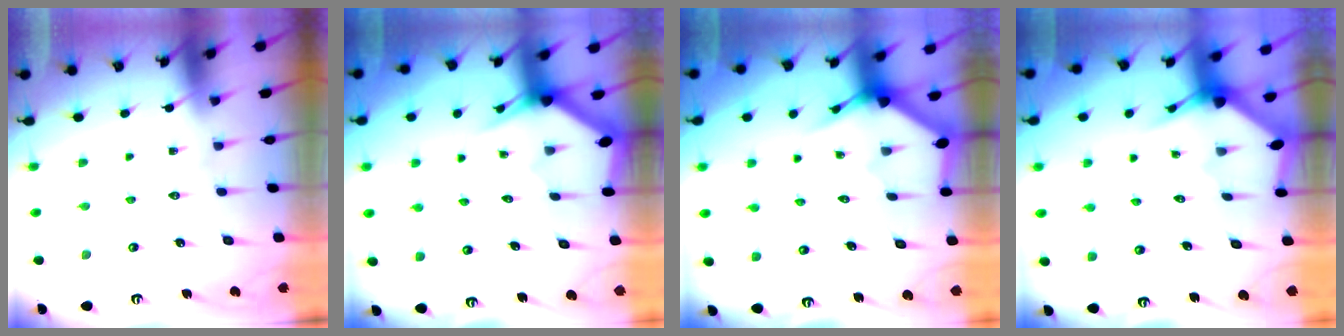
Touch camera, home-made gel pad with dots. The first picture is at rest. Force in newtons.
{"total": 3.1, "press": 3.1, "slide": 0.2}
{"total": 3.4, "press": 3.4, "slide": 0.2}
{"total": 3.2, "press": 3.2, "slide": 0.3}